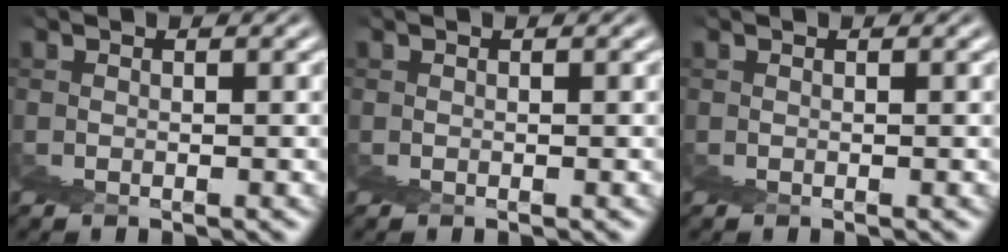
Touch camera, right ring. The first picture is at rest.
{"total": 0.0}
{"total": 0.0}